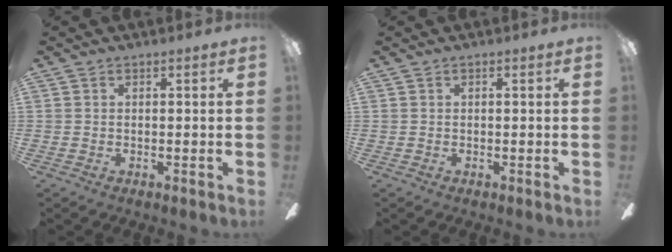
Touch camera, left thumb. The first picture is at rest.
{"total": 0.0}